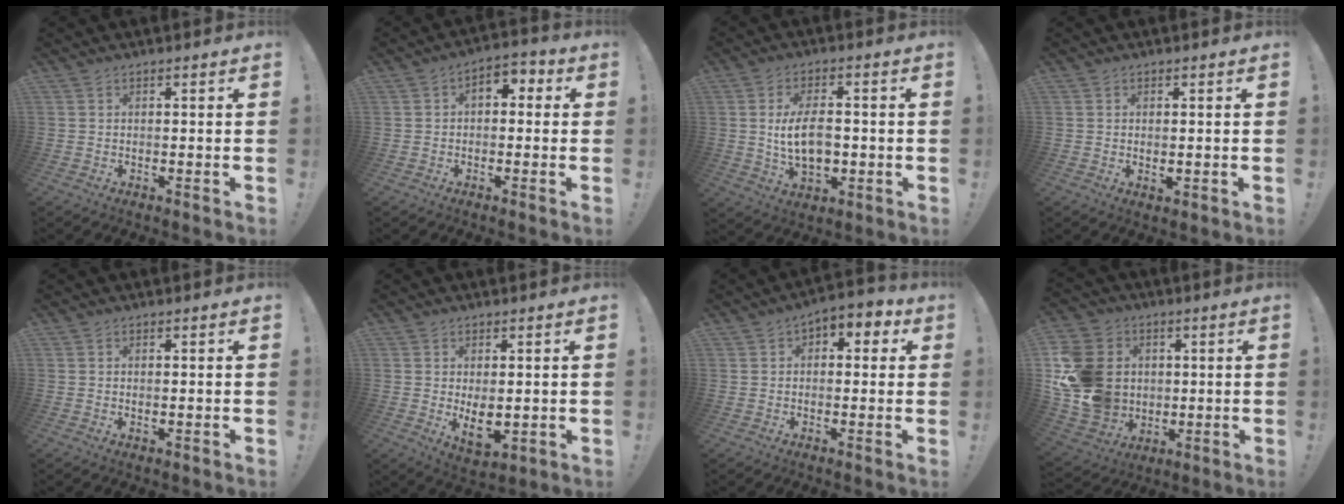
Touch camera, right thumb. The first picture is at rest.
{"total": 4.3, "force": [-0.5, 3.2, 2.8], "torque": [-0.032, 0.013, -0.011]}
{"total": 11.7, "force": [-0.5, 6.9, 9.4], "torque": [-0.161, -0.005, -0.013]}
{"total": 1.3, "force": [0.3, 0.6, 1.2], "torque": [-0.012, -0.002, 0.004]}
{"total": 0.5, "force": [0.3, 0.1, 0.4], "torque": [0.000, -0.003, 0.004]}
{"total": 7.1, "force": [0.4, 3.7, 6.0], "torque": [-0.082, -0.016, 0.011]}
{"total": 4.1, "force": [0.3, 3.2, 2.6], "torque": [-0.024, 0.004, 0.002]}
{"total": 19.0, "force": [1.2, 16.2, 9.7], "torque": [-0.200, 0.006, 0.037]}